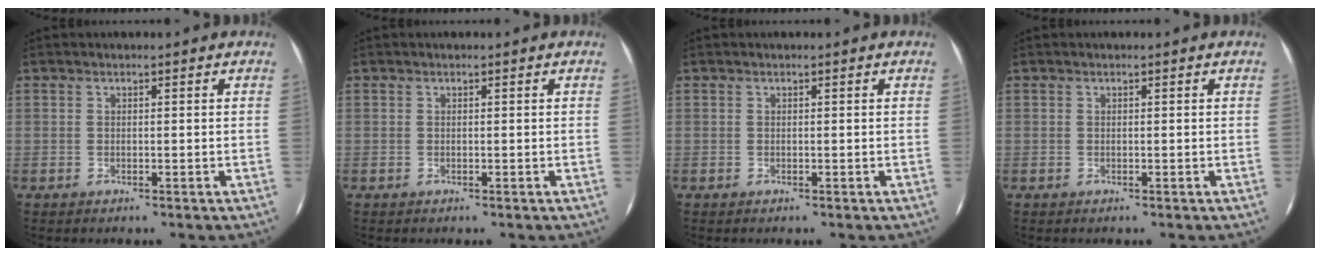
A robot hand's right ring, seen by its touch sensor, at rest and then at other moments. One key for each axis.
{"total": 0.0}
{"total": 0.0}
{"total": 0.0}